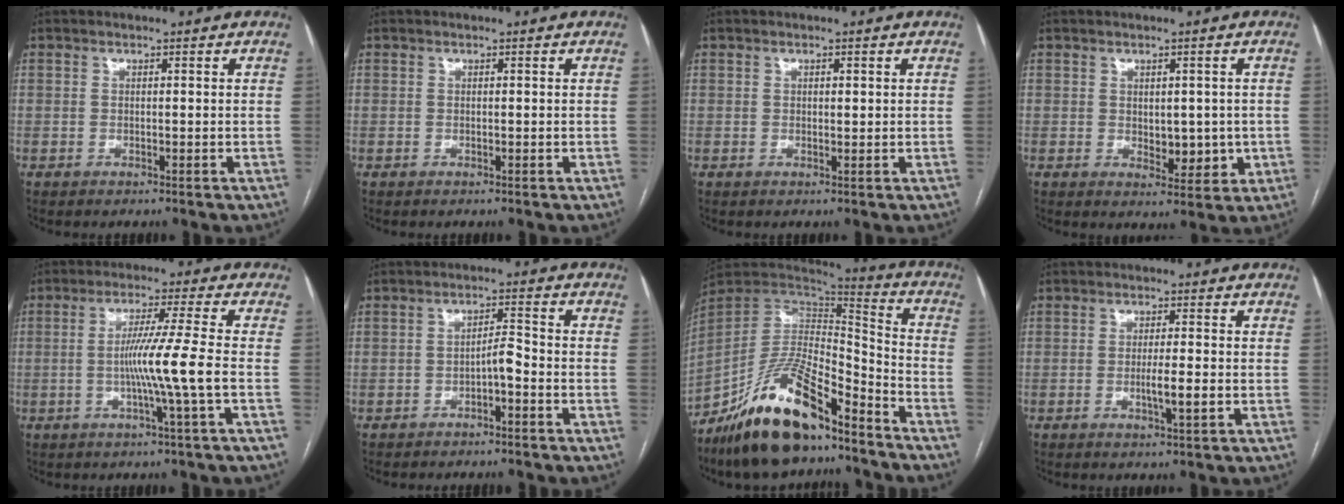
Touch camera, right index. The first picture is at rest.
{"total": 0.0}
{"total": 0.9, "force": [0.4, 0.4, 0.7], "torque": [-0.012, -0.001, 0.006]}
{"total": 5.3, "force": [-0.4, 2.8, 4.4], "torque": [-0.055, -0.002, 0.007]}
{"total": 8.0, "force": [-1.6, -2.1, 7.5], "torque": [-0.137, -0.006, -0.029]}
{"total": 2.9, "force": [-1.5, 0.5, 2.4], "torque": [-0.036, 0.008, -0.024]}
{"total": 19.6, "force": [-14.6, 5.5, 11.9], "torque": [-0.234, 0.004, -0.262]}
{"total": 3.6, "force": [-0.9, 0.0, 3.4], "torque": [-0.060, -0.005, -0.014]}